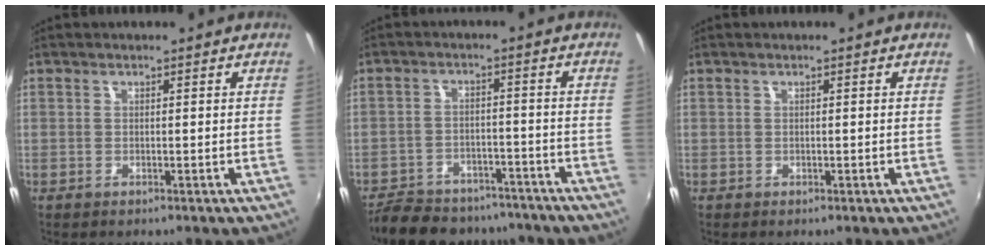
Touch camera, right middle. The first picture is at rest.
{"total": 15.7, "force": [-13.1, 6.6, 5.6], "torque": [-0.135, 0.007, -0.181]}
{"total": 0.0}